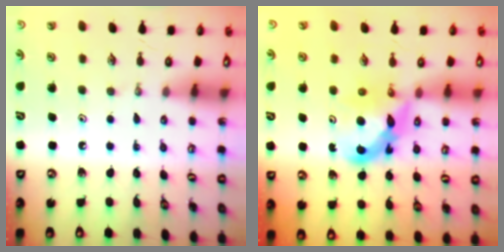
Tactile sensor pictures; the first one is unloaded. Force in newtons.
{"total": 8.2, "press": 8.2, "slide": 0.7}